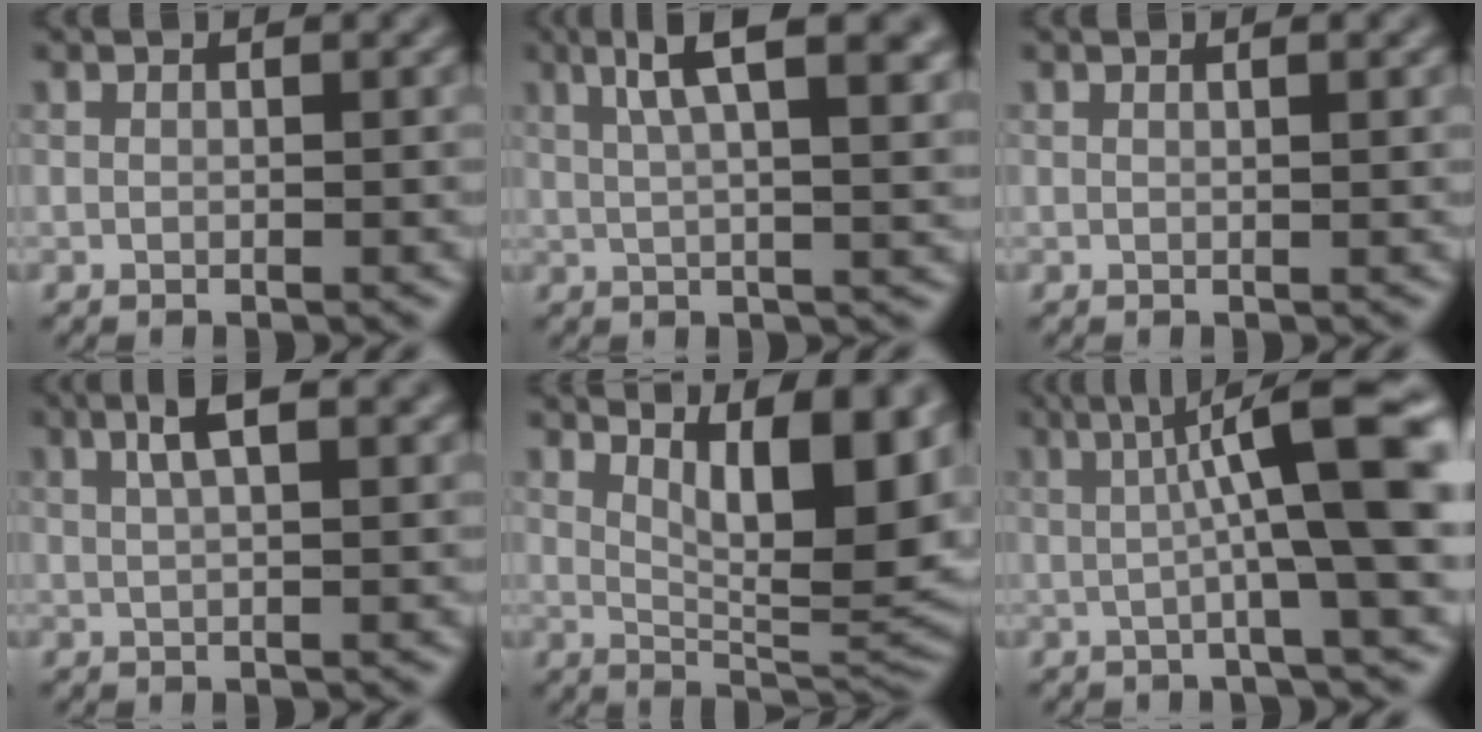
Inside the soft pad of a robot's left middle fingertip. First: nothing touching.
{"total": 7.6, "force": [3.3, 1.9, 6.5], "torque": [-0.109, 0.019, 0.069]}
{"total": 0.7, "force": [0.3, 0.3, 0.6], "torque": [0.005, 0.007, -0.006]}
{"total": 2.8, "force": [1.0, 0.5, 2.6], "torque": [-0.059, 0.010, 0.033]}
{"total": 10.6, "force": [4.4, 2.8, 9.2], "torque": [-0.125, -0.001, 0.086]}
{"total": 9.9, "force": [1.2, 1.4, 9.7], "torque": [-0.143, 0.011, 0.030]}